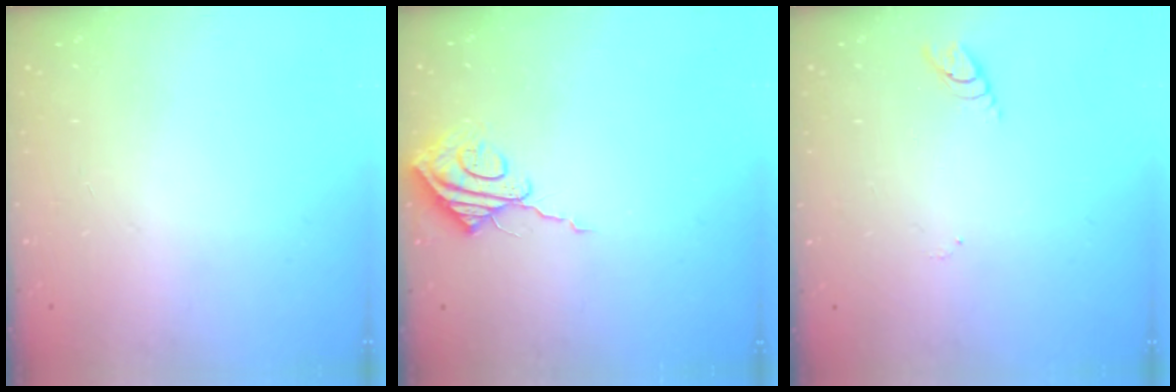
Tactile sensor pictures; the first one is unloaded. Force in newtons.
{"total": 8.7, "press": 8.7, "slide": 0.6}
{"total": 3.0, "press": 2.9, "slide": 0.4}